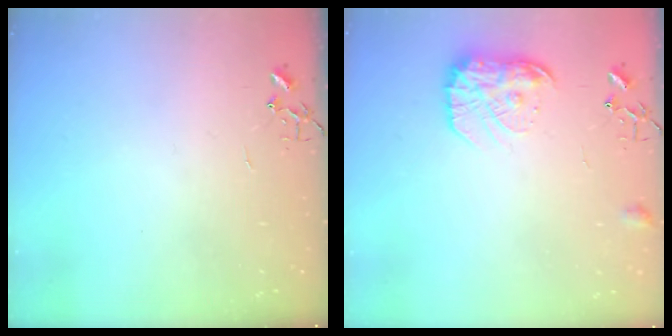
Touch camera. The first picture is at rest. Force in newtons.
{"total": 14.3, "press": 14.3, "slide": 0.9}